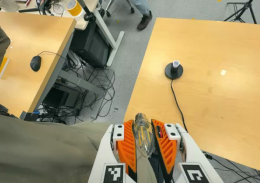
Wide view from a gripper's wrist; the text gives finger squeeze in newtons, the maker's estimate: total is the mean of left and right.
{"total": 21.8, "left": 23.5, "right": 20.0}